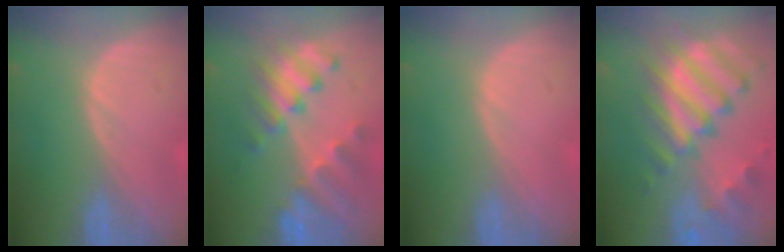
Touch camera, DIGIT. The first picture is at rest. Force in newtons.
{"total": 8.8, "press": 8.4, "slide": 2.8}
{"total": 0.0}
{"total": 11.9, "press": 10.3, "slide": 5.9}